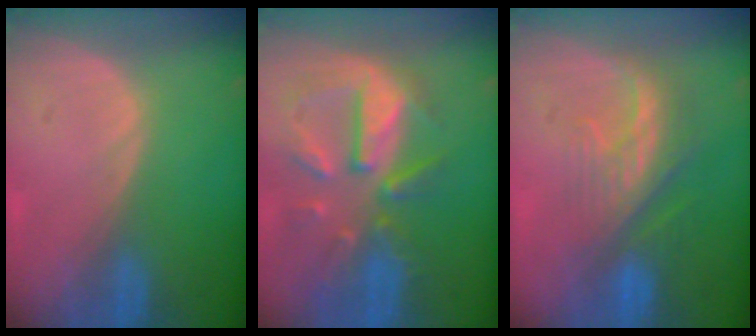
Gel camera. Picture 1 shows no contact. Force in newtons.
{"total": 10.2, "press": 9.3, "slide": 4.2}
{"total": 8.3, "press": 7.5, "slide": 3.5}